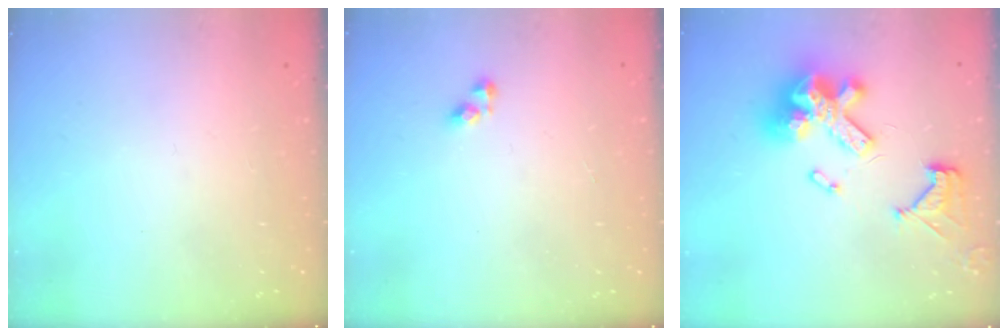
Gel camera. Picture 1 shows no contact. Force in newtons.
{"total": 3.8, "press": 3.7, "slide": 0.6}
{"total": 17.3, "press": 17.2, "slide": 1.9}